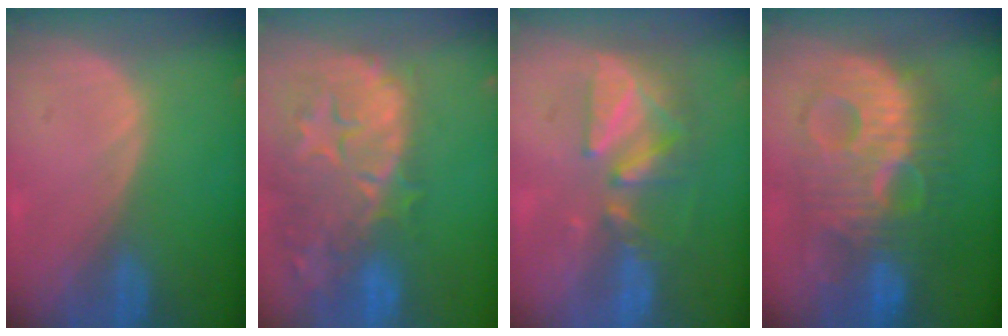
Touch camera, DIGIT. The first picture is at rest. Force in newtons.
{"total": 14.8, "press": 11.8, "slide": 8.9}
{"total": 9.0, "press": 7.9, "slide": 4.4}
{"total": 11.9, "press": 11.9, "slide": 0.7}